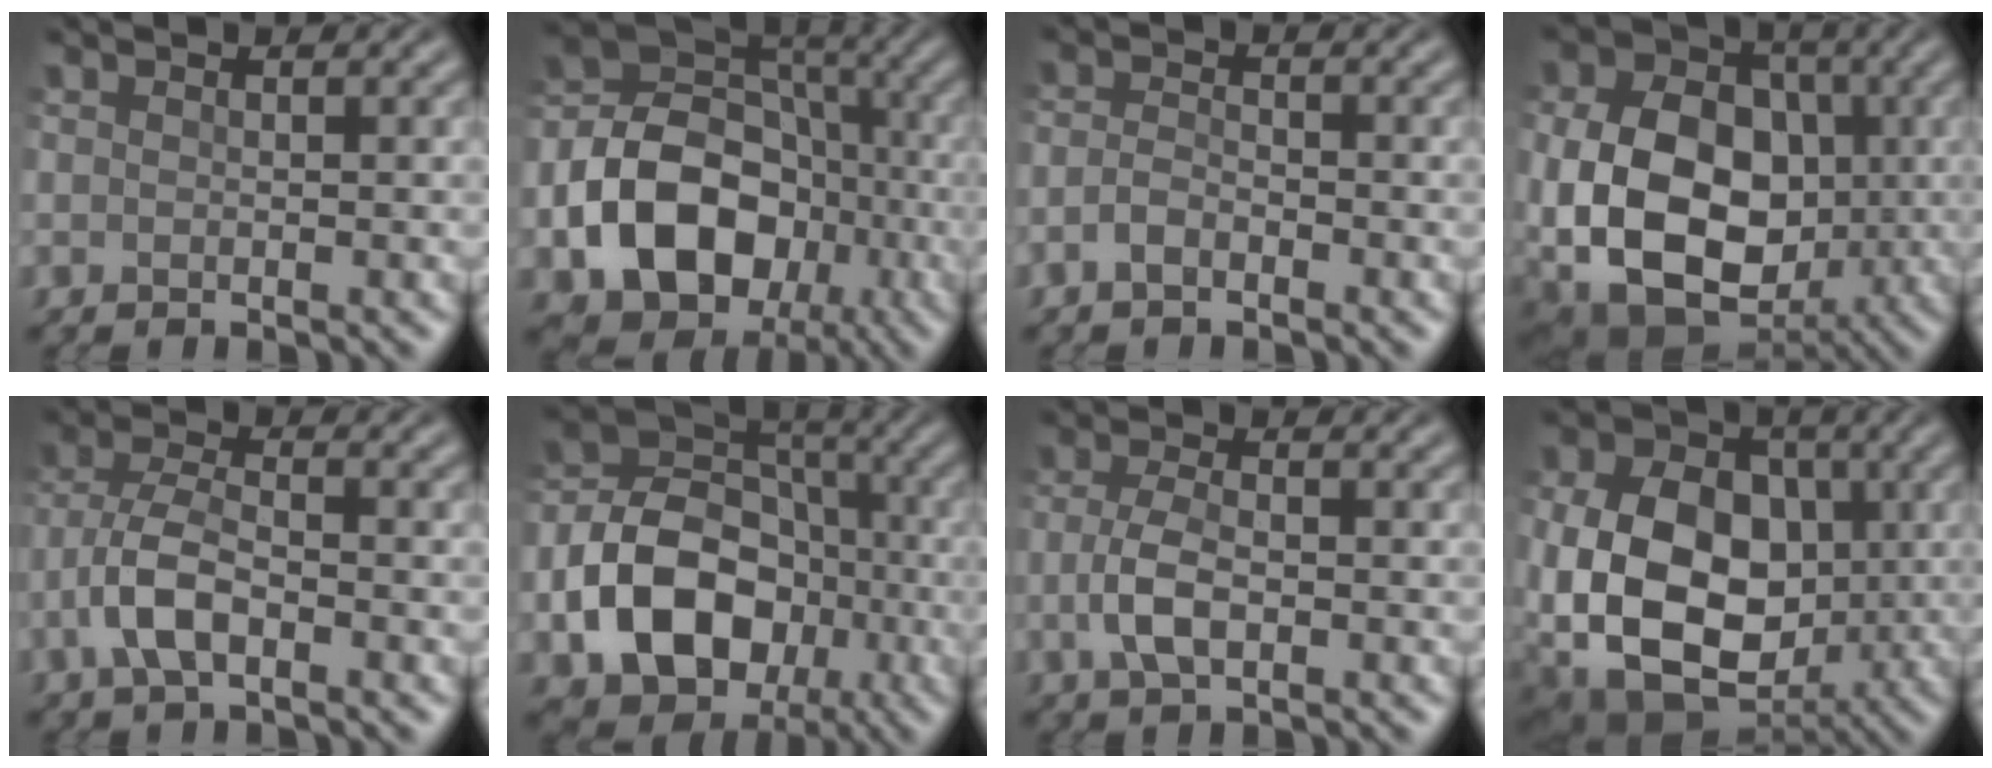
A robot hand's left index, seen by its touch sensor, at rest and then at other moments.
{"total": 12.6, "force": [-3.9, 9.6, 7.2], "torque": [-0.124, -0.007, -0.081]}
{"total": 1.7, "force": [-1.0, 0.7, 1.1], "torque": [-0.026, 0.002, -0.026]}
{"total": 16.5, "force": [-1.8, 12.7, 10.4], "torque": [-0.189, -0.007, -0.041]}
{"total": 4.5, "force": [-1.8, 2.0, 3.6], "torque": [-0.077, 0.005, -0.043]}
{"total": 10.9, "force": [-3.4, 8.1, 6.6], "torque": [-0.116, 0.000, -0.068]}
{"total": 3.5, "force": [-0.7, 1.7, 3.0], "torque": [-0.065, -0.003, -0.016]}
{"total": 18.1, "force": [-1.5, 14.1, 11.3], "torque": [-0.227, -0.012, -0.037]}